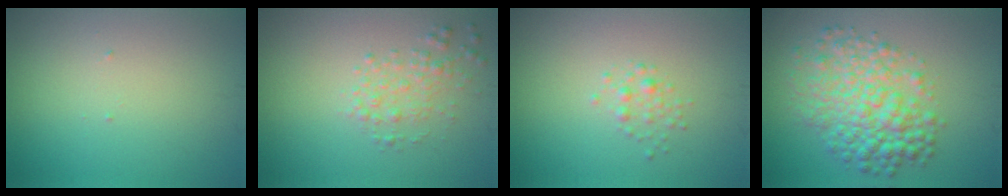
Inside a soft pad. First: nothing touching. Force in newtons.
{"total": 2.0, "press": 2.0, "slide": 0.1}
{"total": 1.2, "press": 1.2, "slide": 0.0}
{"total": 6.2, "press": 6.2, "slide": 0.0}